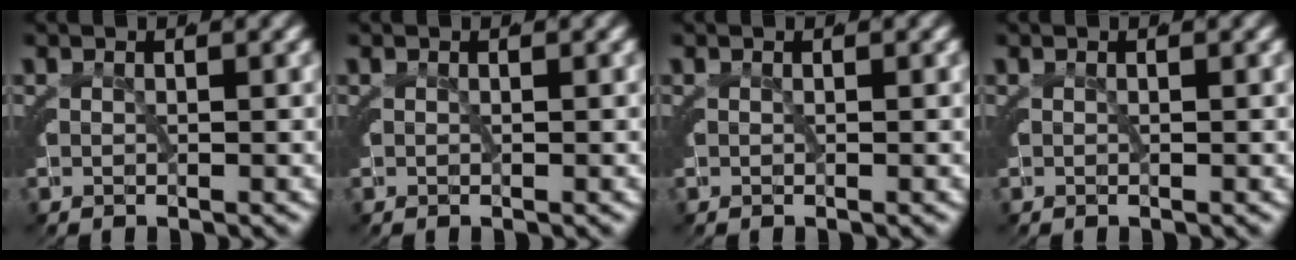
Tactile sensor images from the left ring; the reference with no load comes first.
{"total": 0.0}
{"total": 0.0}
{"total": 0.0}